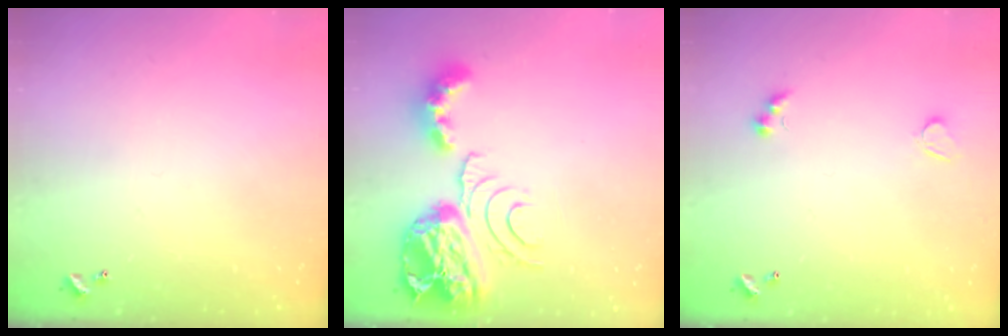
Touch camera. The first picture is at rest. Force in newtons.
{"total": 14.2, "press": 14.1, "slide": 1.6}
{"total": 2.8, "press": 2.6, "slide": 0.9}